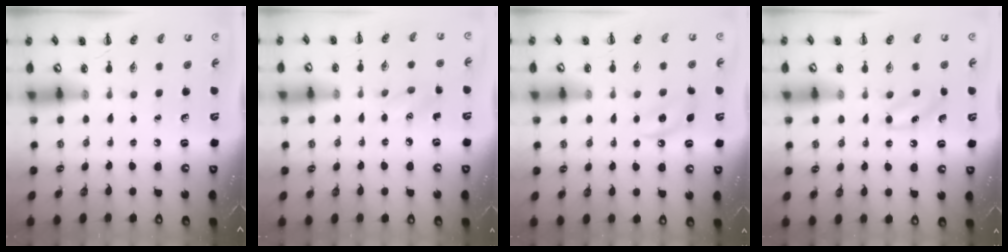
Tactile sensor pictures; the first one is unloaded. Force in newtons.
{"total": 5.6, "press": 5.5, "slide": 1.3}
{"total": 6.3, "press": 6.1, "slide": 1.8}
{"total": 5.9, "press": 5.7, "slide": 1.5}